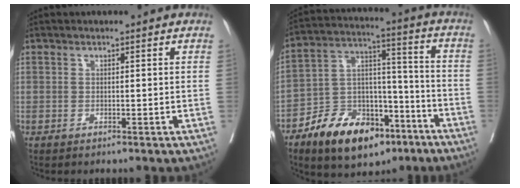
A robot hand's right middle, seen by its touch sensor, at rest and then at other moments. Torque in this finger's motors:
{"motor_torque": [0.99, -1.14, 0.20, 0.13]}